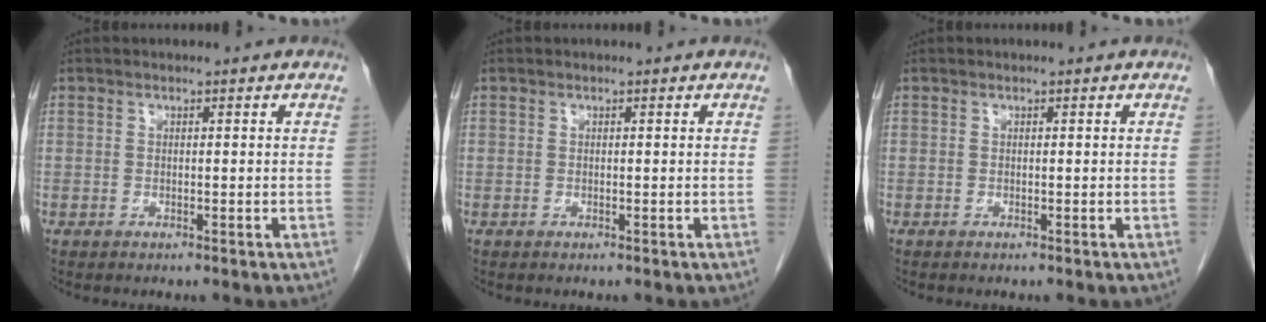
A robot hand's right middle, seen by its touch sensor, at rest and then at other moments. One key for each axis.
{"total": 0.0}
{"total": 0.0}